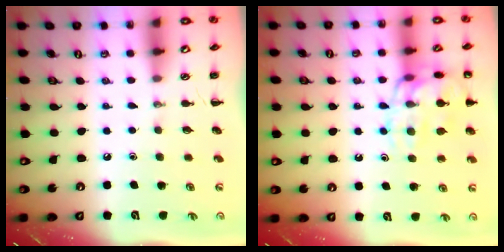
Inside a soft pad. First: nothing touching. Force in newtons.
{"total": 15.7, "press": 15.6, "slide": 1.4}